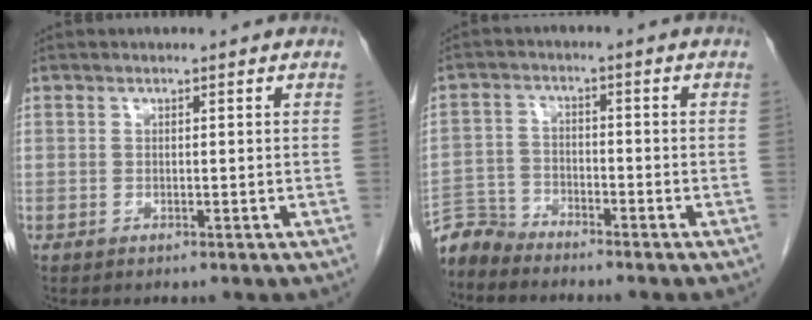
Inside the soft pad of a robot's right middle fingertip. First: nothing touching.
{"total": 4.4, "force": [-4.4, 0.4, -0.5], "torque": [0.012, -0.007, -0.086]}